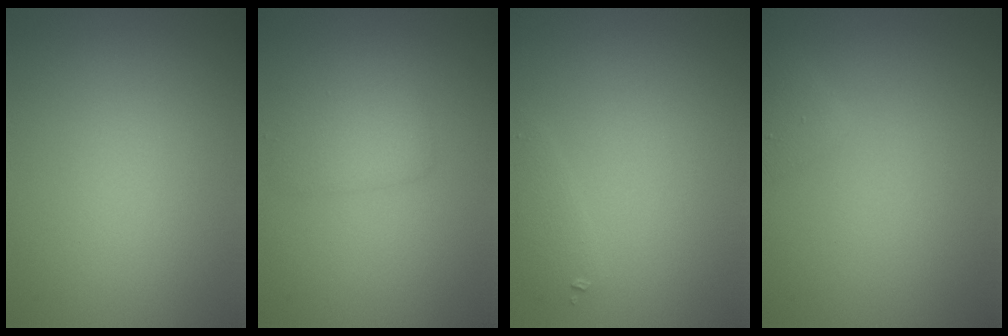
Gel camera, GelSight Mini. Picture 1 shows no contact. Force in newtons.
{"total": 2.3, "press": 2.3, "slide": 0.1}
{"total": 1.1, "press": 1.1, "slide": 0.1}
{"total": 1.4, "press": 1.4, "slide": 0.1}